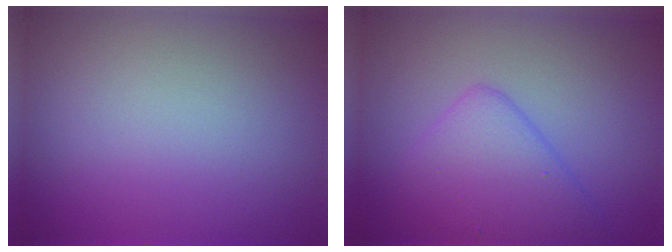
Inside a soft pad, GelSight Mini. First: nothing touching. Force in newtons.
{"total": 4.6, "press": 4.6, "slide": 0.3}